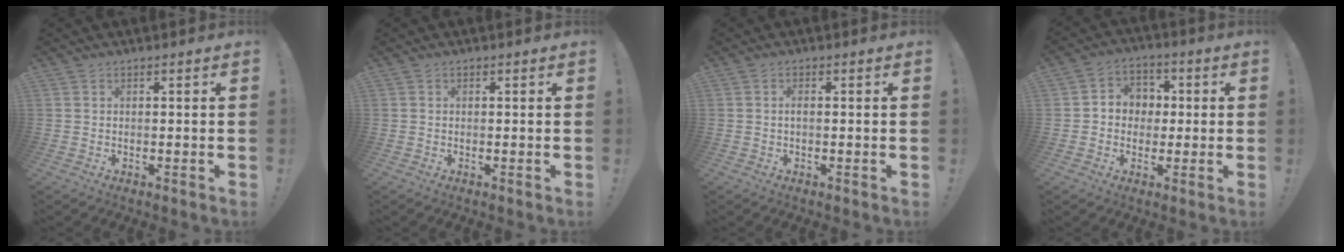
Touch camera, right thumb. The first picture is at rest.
{"total": 0.0}
{"total": 1.1, "force": [-0.3, 0.2, 1.0], "torque": [-0.026, 0.006, -0.005]}
{"total": 7.4, "force": [-0.7, 6.9, 2.6], "torque": [-0.033, 0.012, -0.007]}